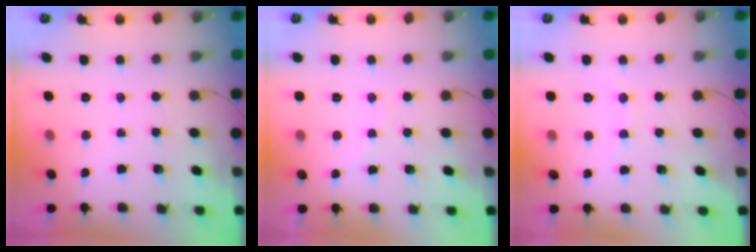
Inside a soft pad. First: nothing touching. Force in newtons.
{"total": 5.8, "press": 5.7, "slide": 1.0}
{"total": 5.6, "press": 5.5, "slide": 1.1}